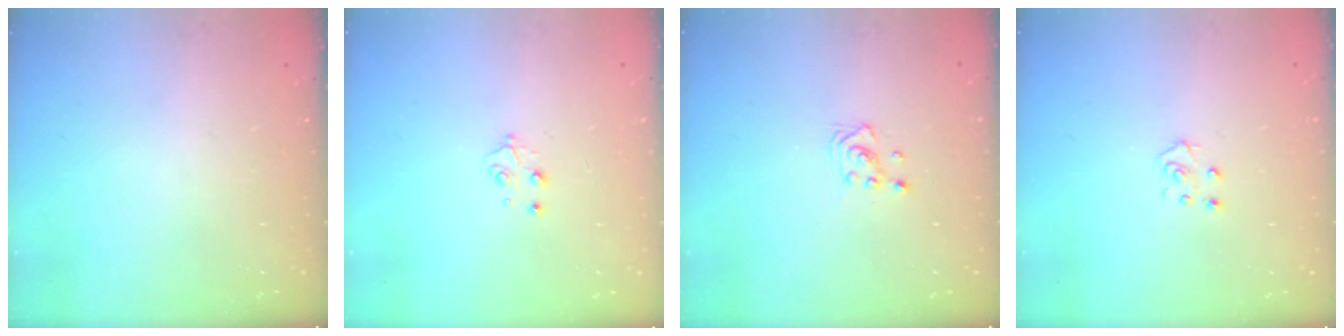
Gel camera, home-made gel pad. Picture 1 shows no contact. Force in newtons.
{"total": 3.4, "press": 3.4, "slide": 0.4}
{"total": 2.8, "press": 2.8, "slide": 0.3}
{"total": 4.7, "press": 4.7, "slide": 0.4}